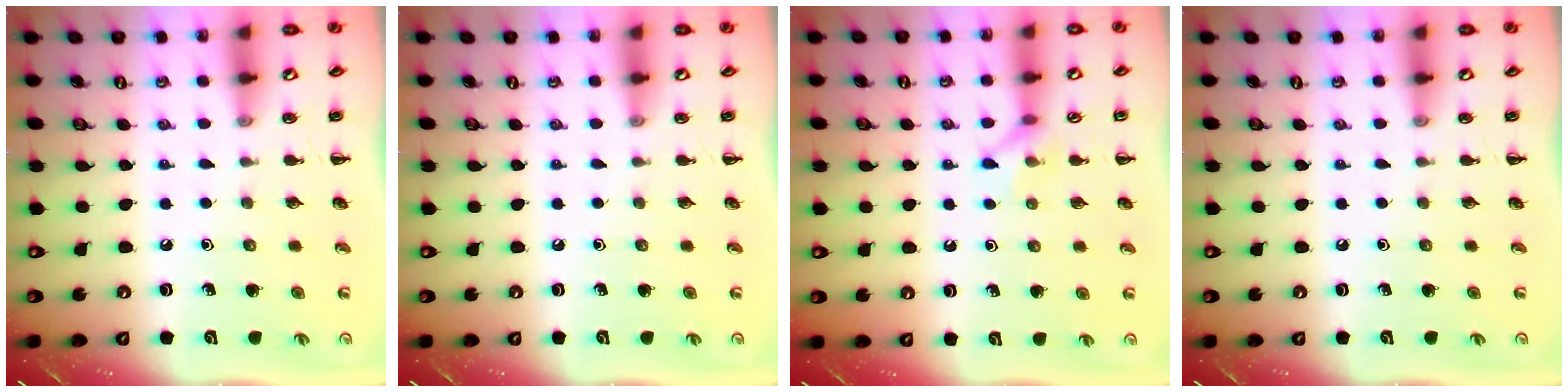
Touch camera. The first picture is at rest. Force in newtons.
{"total": 0.0}
{"total": 7.0, "press": 6.9, "slide": 0.7}
{"total": 0.0}